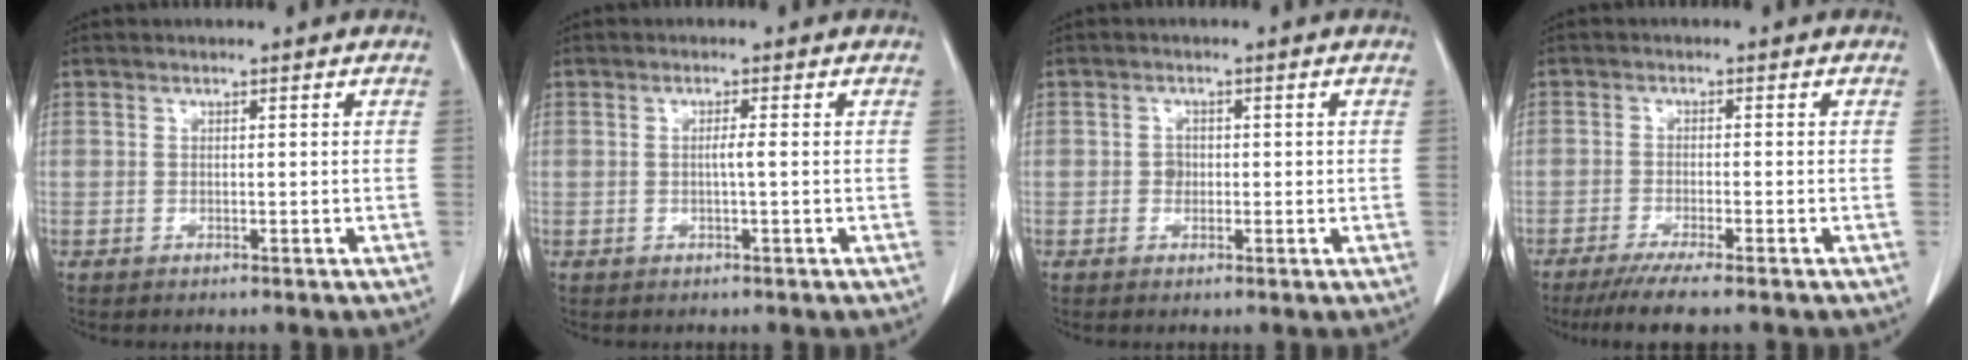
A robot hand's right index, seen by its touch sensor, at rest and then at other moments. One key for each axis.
{"total": 1.3, "fx": -0.1, "fy": -0.2, "fz": 1.3, "tx": -0.024, "ty": 0.001, "tz": -0.001}
{"total": 1.6, "fx": -0.1, "fy": 1.4, "fz": 0.8, "tx": -0.010, "ty": 0.004, "tz": -0.001}
{"total": 6.4, "fx": -5.0, "fy": -0.3, "fz": 4.0, "tx": -0.059, "ty": -0.015, "tz": -0.080}